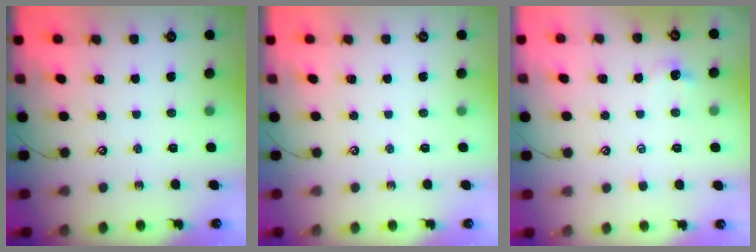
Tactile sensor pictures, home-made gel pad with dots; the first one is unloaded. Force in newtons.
{"total": 0.0}
{"total": 0.9, "press": 0.8, "slide": 0.4}